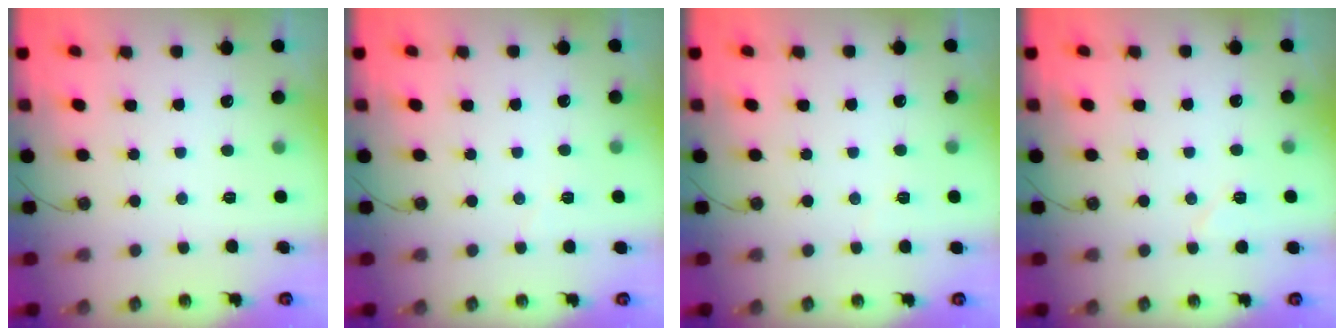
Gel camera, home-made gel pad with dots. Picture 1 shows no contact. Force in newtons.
{"total": 2.6, "press": 2.5, "slide": 0.8}
{"total": 2.9, "press": 1.5, "slide": 2.5}
{"total": 5.5, "press": 5.3, "slide": 1.5}